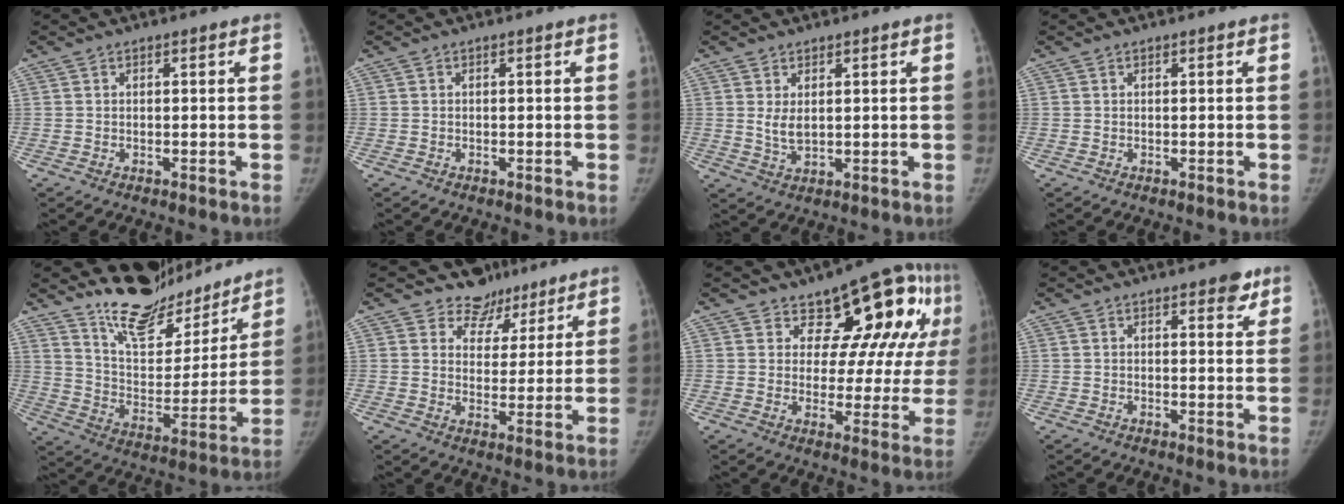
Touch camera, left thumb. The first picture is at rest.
{"total": 0.0}
{"total": 3.3, "force": [1.1, 1.9, 2.5], "torque": [-0.042, -0.014, 0.028]}
{"total": 0.0}
{"total": 18.1, "force": [16.2, 6.2, 5.2], "torque": [-0.027, -0.120, 0.268]}
{"total": 8.1, "force": [6.4, 4.9, -0.1], "torque": [0.039, -0.050, 0.093]}
{"total": 16.4, "force": [7.9, 9.0, 11.2], "torque": [-0.079, -0.030, 0.101]}
{"total": 3.5, "force": [2.2, 1.6, 2.1], "torque": [-0.007, -0.009, 0.024]}